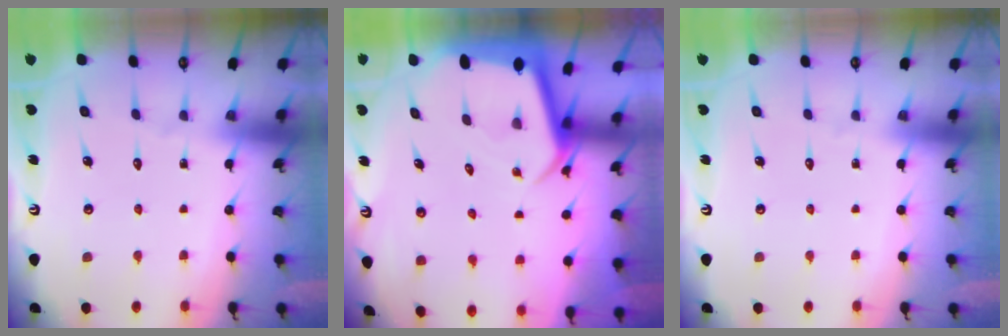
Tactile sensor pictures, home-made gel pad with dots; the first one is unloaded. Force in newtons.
{"total": 4.1, "press": 4.0, "slide": 0.5}
{"total": 0.0}